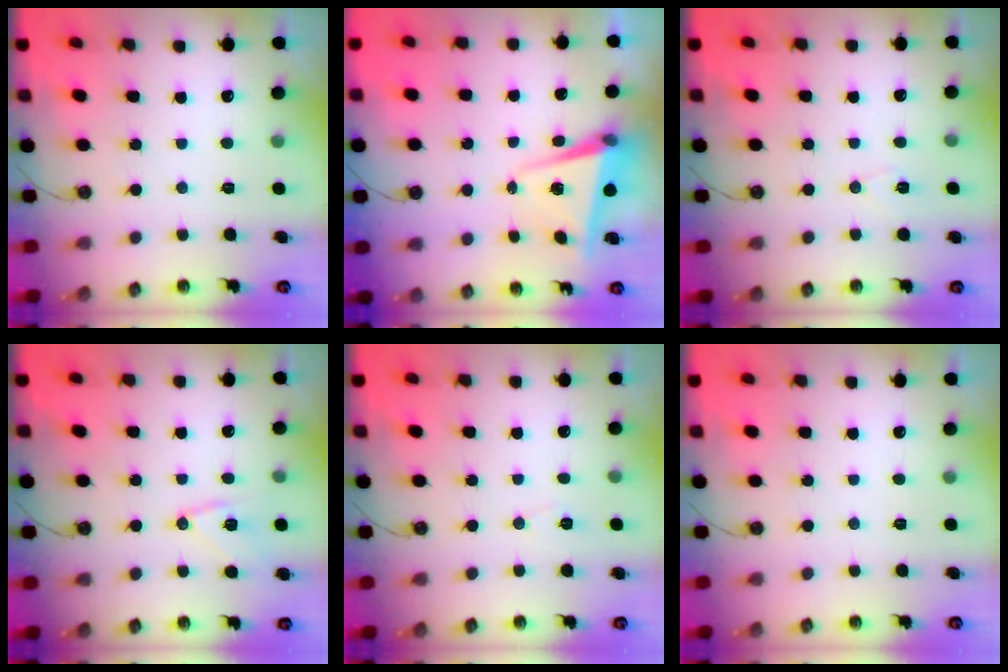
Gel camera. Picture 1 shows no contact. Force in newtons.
{"total": 4.9, "press": 4.8, "slide": 1.2}
{"total": 5.7, "press": 3.6, "slide": 4.4}
{"total": 10.5, "press": 10.4, "slide": 1.2}
{"total": 5.7, "press": 3.5, "slide": 4.5}
{"total": 0.0}